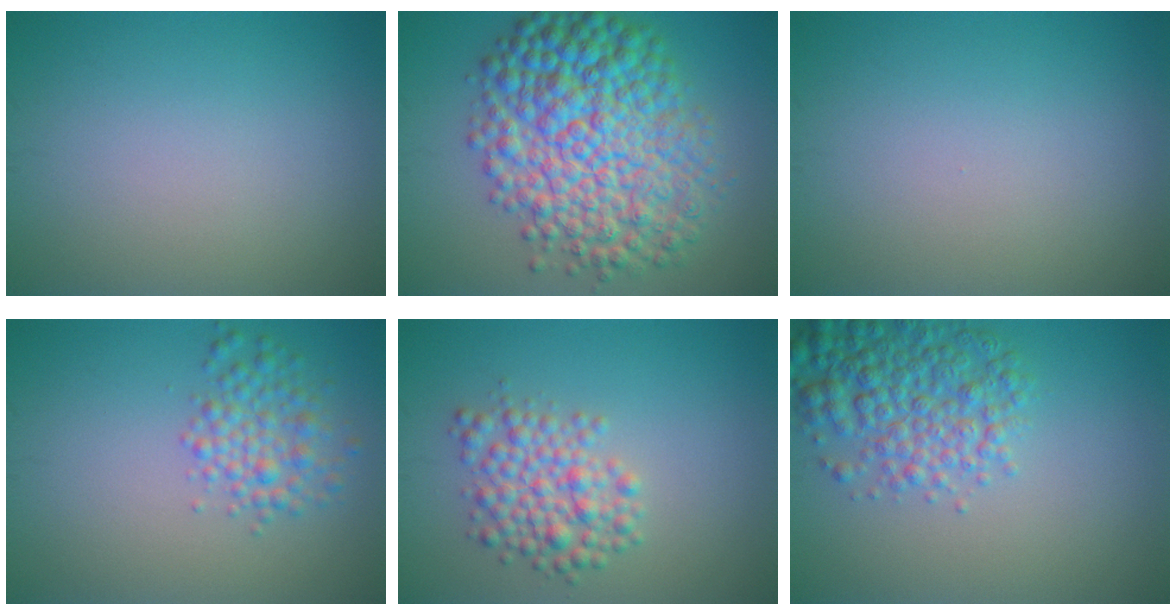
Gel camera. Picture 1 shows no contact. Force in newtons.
{"total": 11.5, "press": 11.5, "slide": 0.0}
{"total": 0.0}
{"total": 3.2, "press": 3.2, "slide": 0.0}
{"total": 4.0, "press": 4.0, "slide": 0.1}
{"total": 5.5, "press": 5.4, "slide": 0.2}